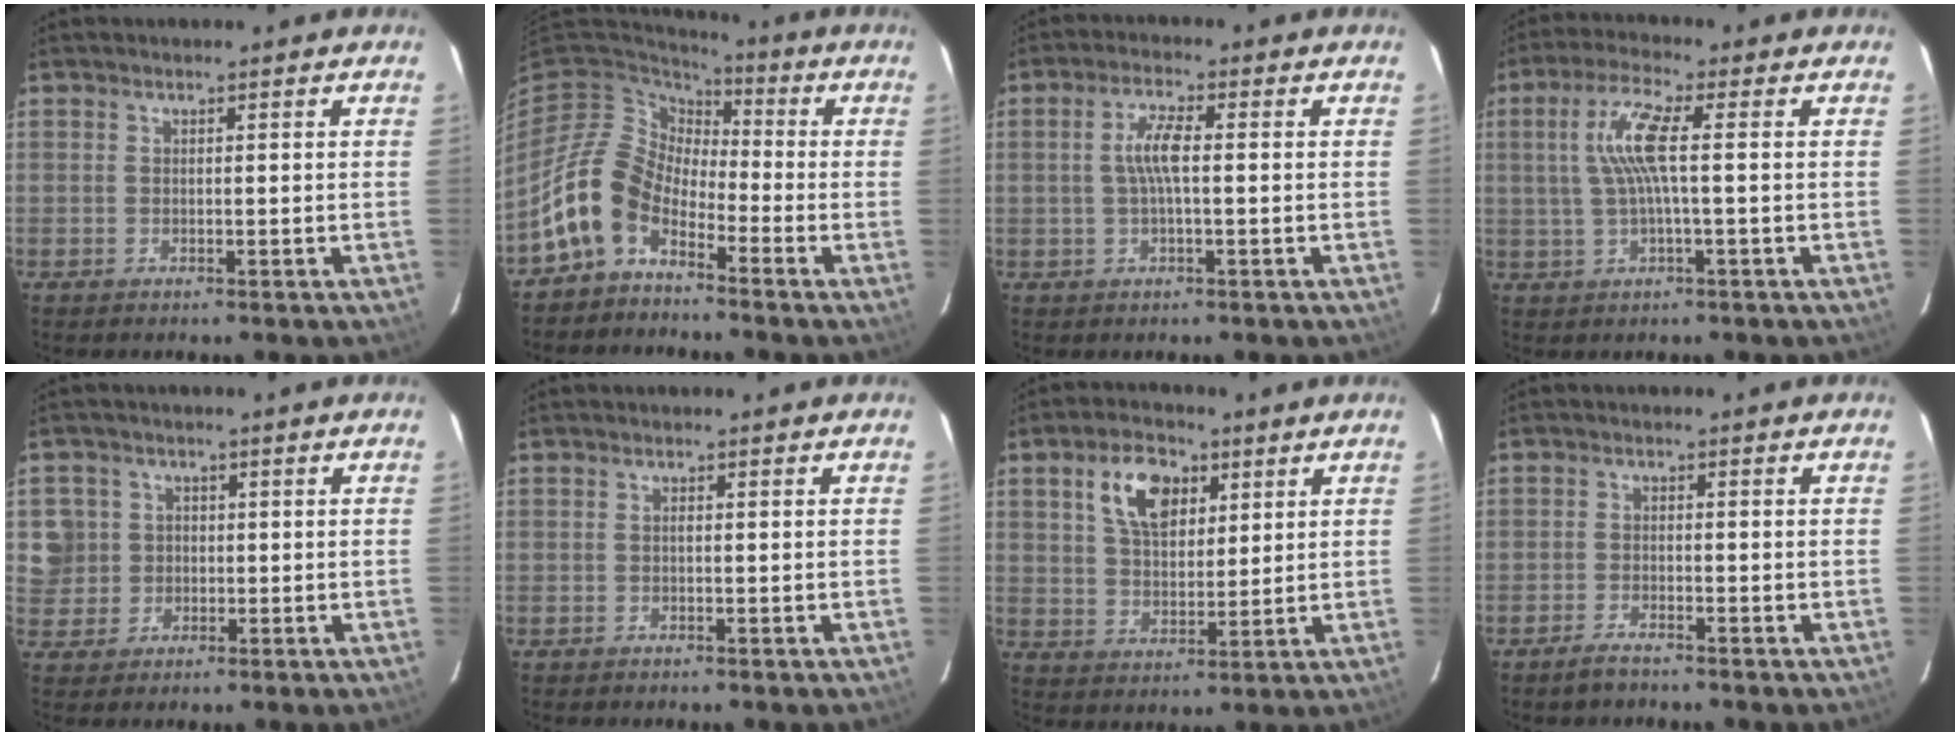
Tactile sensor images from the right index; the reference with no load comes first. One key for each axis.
{"total": 11.0, "fx": -6.6, "fy": 6.7, "fz": 5.5, "tx": -0.113, "ty": 0.017, "tz": -0.140}
{"total": 4.7, "fx": 0.0, "fy": 0.8, "fz": 4.6, "tx": -0.089, "ty": 0.006, "tz": 0.003}
{"total": 7.6, "fx": 0.5, "fy": 0.5, "fz": 7.5, "tx": -0.147, "ty": 0.005, "tz": 0.015}
{"total": 5.9, "fx": 0.3, "fy": 5.8, "fz": 0.9, "tx": -0.013, "ty": 0.019, "tz": 0.010}
{"total": 0.0}
{"total": 9.8, "fx": 4.3, "fy": 5.7, "fz": 6.8, "tx": -0.122, "ty": 0.020, "tz": 0.081}
{"total": 2.6, "fx": -2.2, "fy": 0.5, "fz": 1.2, "tx": -0.038, "ty": -0.001, "tz": -0.044}